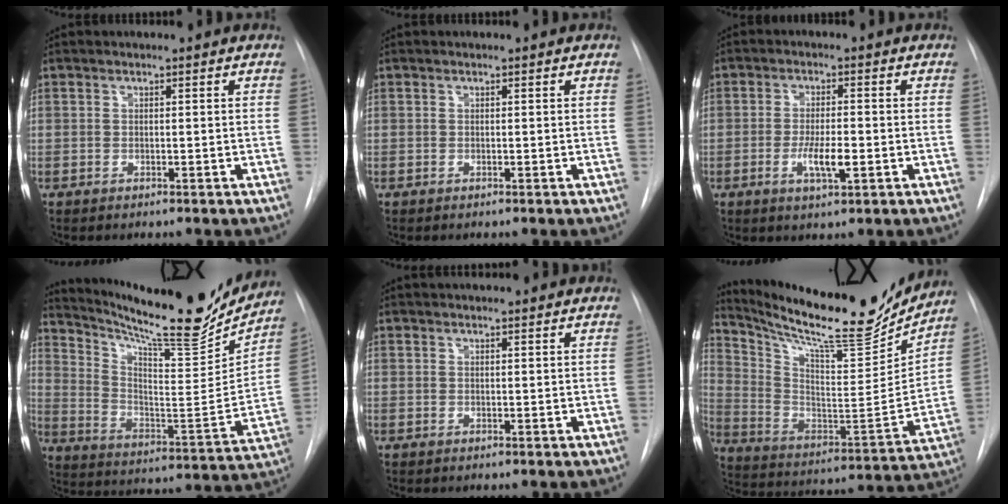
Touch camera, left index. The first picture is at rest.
{"total": 0.0}
{"total": 5.1, "force": [-2.4, 0.9, 4.4], "torque": [-0.083, -0.011, -0.037]}
{"total": 23.5, "force": [20.5, 3.1, 10.9], "torque": [-0.183, -0.066, 0.299]}
{"total": 3.8, "force": [3.4, 0.7, 1.5], "torque": [-0.019, 0.024, 0.038]}
{"total": 23.6, "force": [20.8, 3.7, 10.4], "torque": [-0.183, -0.058, 0.315]}